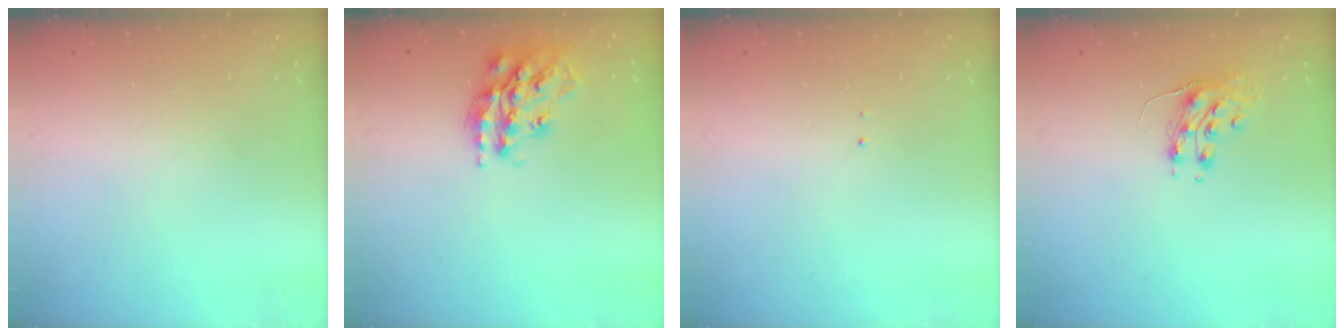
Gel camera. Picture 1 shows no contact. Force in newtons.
{"total": 19.7, "press": 19.6, "slide": 1.4}
{"total": 0.7, "press": 0.7, "slide": 0.1}
{"total": 8.9, "press": 8.9, "slide": 0.3}